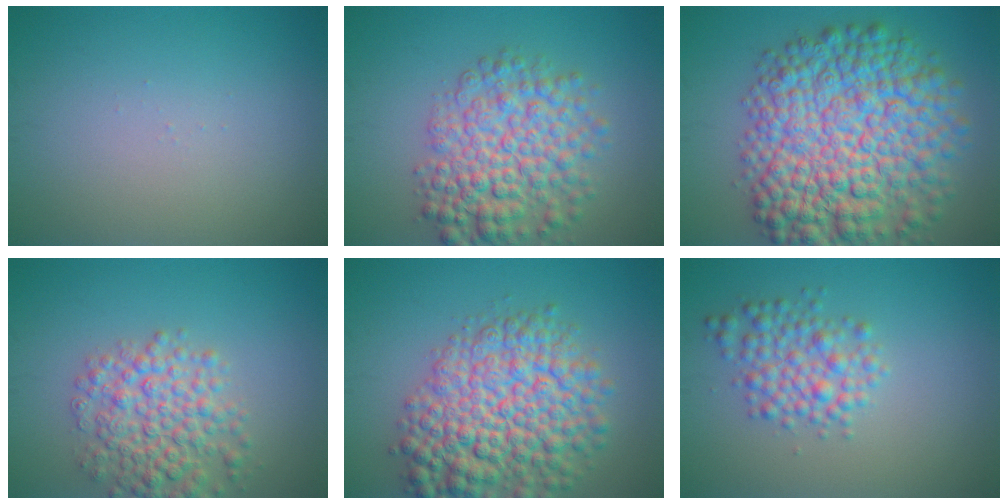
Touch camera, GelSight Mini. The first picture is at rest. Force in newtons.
{"total": 7.3, "press": 7.3, "slide": 0.2}
{"total": 13.7, "press": 13.7, "slide": 0.3}
{"total": 5.6, "press": 5.6, "slide": 0.2}
{"total": 10.0, "press": 10.0, "slide": 0.4}
{"total": 3.7, "press": 3.7, "slide": 0.1}